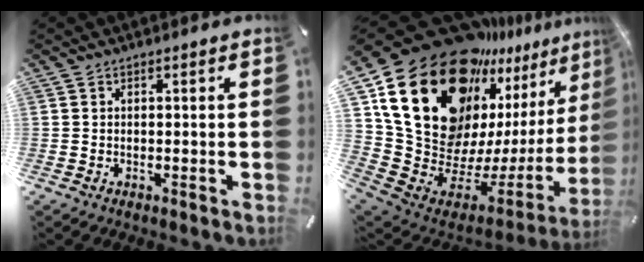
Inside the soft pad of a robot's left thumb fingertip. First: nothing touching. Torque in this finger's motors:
{"motor_torque": [2.71, 2.30, 1.58, -1.19, 1.05]}